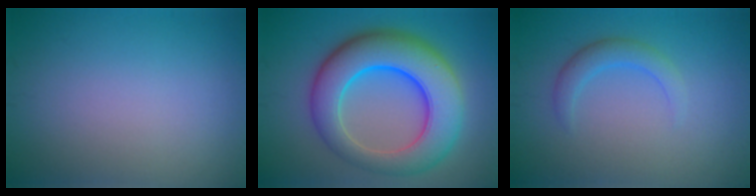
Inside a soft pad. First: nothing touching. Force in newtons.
{"total": 10.6, "press": 10.6, "slide": 0.2}
{"total": 2.3, "press": 2.3, "slide": 0.1}